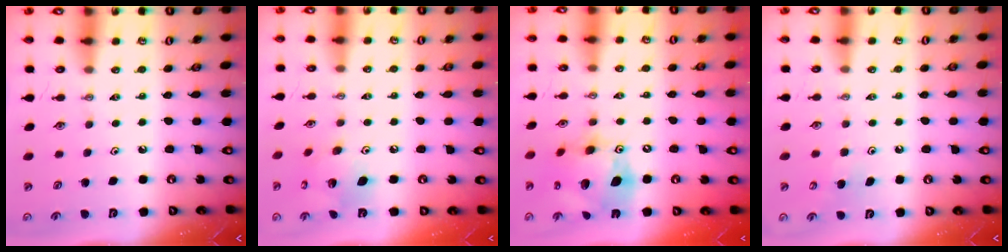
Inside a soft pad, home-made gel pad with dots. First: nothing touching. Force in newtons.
{"total": 10.9, "press": 10.9, "slide": 0.6}
{"total": 17.0, "press": 16.9, "slide": 1.9}
{"total": 5.5, "press": 5.4, "slide": 0.6}